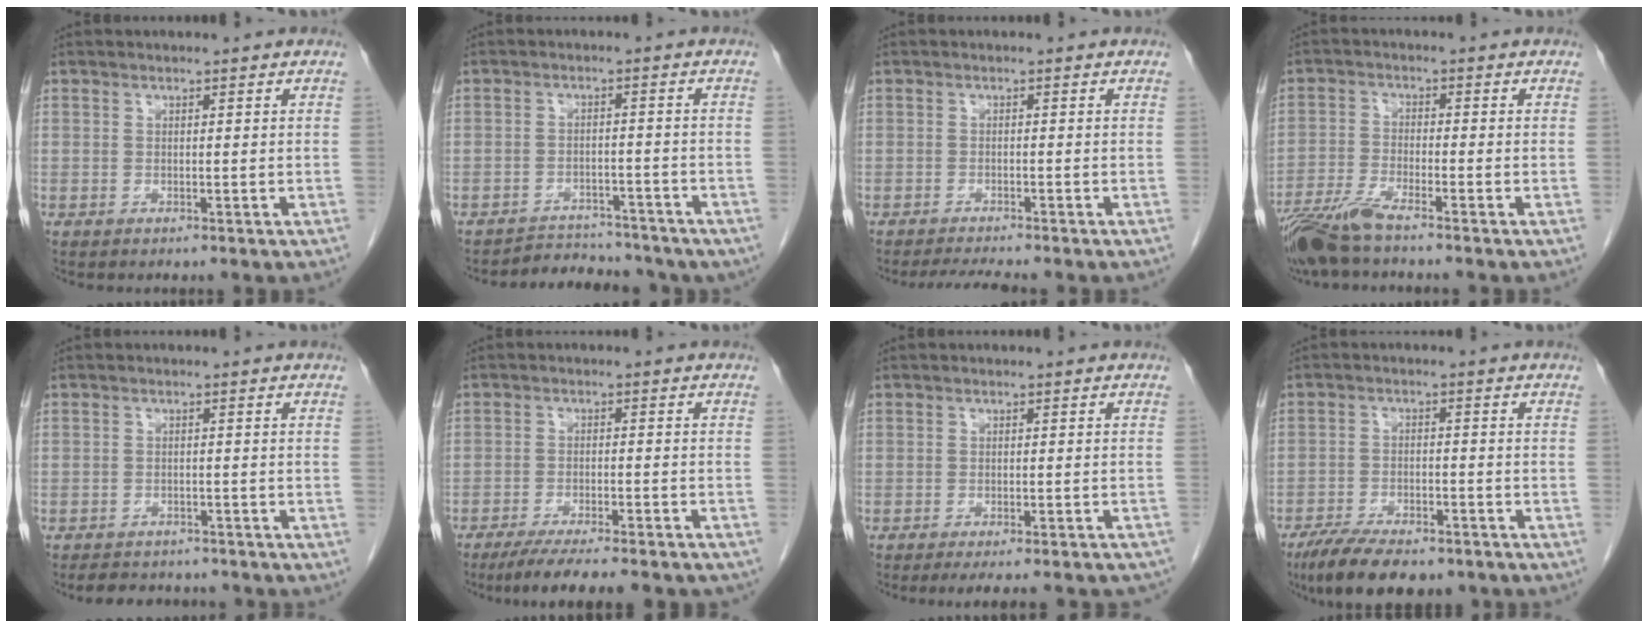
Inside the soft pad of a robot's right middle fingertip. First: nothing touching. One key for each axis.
{"total": 9.1, "fx": -8.3, "fy": 3.5, "fz": 0.9, "tx": -0.002, "ty": 0.018, "tz": -0.105}
{"total": 3.8, "fx": -3.5, "fy": -0.3, "fz": 1.5, "tx": -0.029, "ty": -0.015, "tz": -0.054}
{"total": 6.7, "fx": -5.5, "fy": 0.0, "fz": 3.8, "tx": -0.078, "ty": -0.023, "tz": -0.110}
{"total": 6.2, "fx": -5.6, "fy": 2.3, "fz": 1.4, "tx": -0.021, "ty": -0.002, "tz": -0.072}
{"total": 14.0, "fx": -12.0, "fy": 1.9, "fz": 6.9, "tx": -0.100, "ty": -0.018, "tz": -0.167}
{"total": 13.5, "fx": -12.1, "fy": 2.4, "fz": 5.4, "tx": -0.065, "ty": -0.002, "tz": -0.134}
{"total": 11.5, "fx": -8.9, "fy": 3.9, "fz": 6.2, "tx": -0.096, "ty": -0.012, "tz": -0.138}